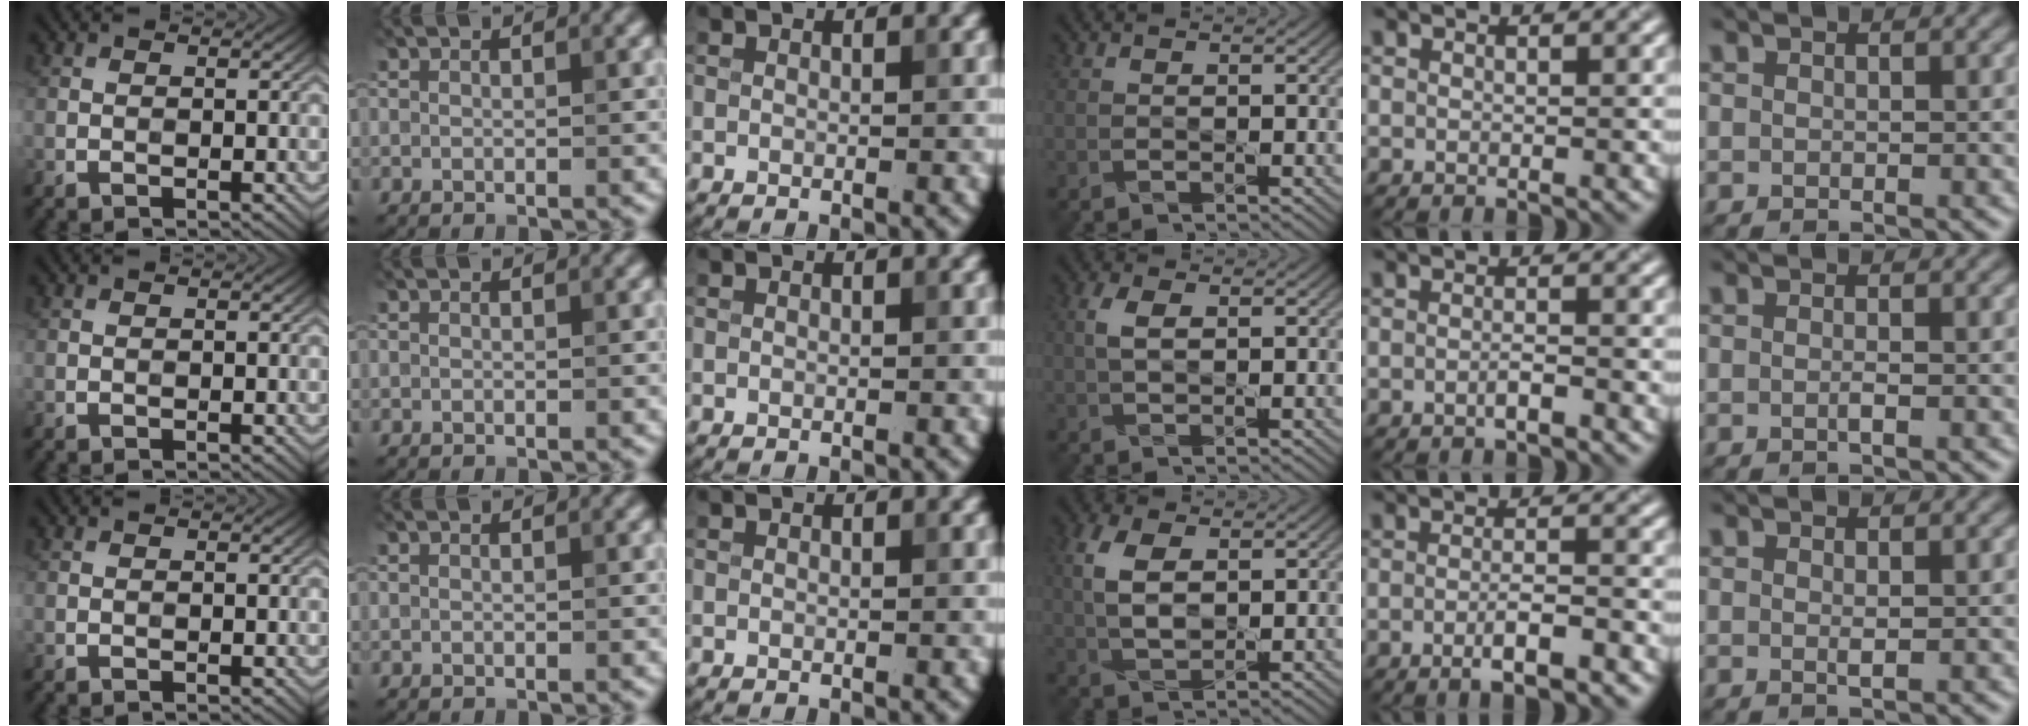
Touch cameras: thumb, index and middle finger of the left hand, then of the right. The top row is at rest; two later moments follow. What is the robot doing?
{"motion": "dispense", "object": "toothpaste"}